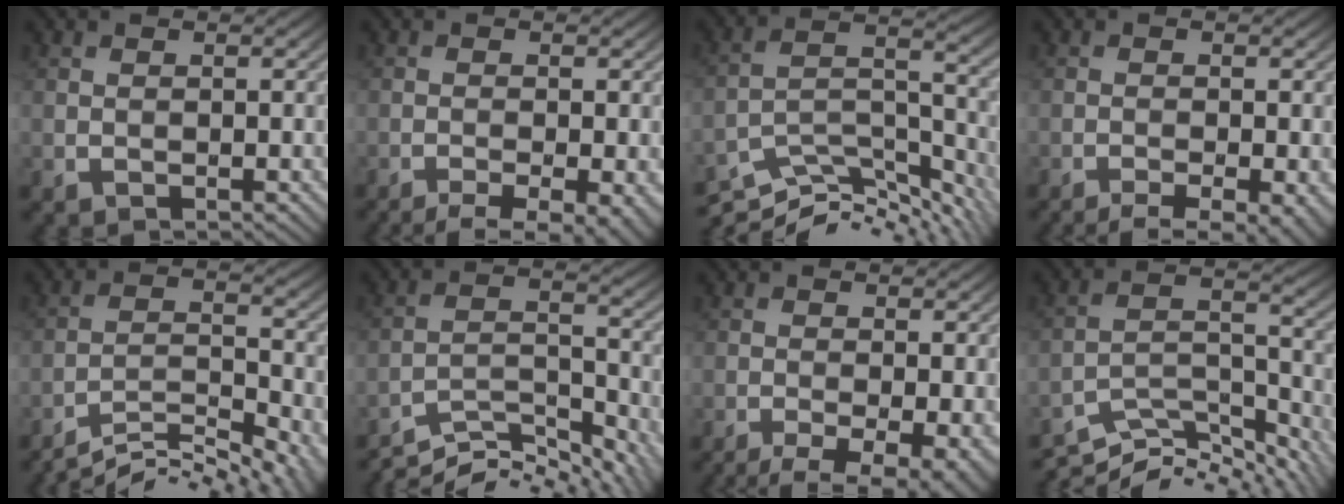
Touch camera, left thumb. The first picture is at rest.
{"total": 6.7, "force": [-4.5, 1.5, 4.7], "torque": [-0.072, -0.014, -0.068]}
{"total": 11.1, "force": [-9.1, 2.8, 5.7], "torque": [-0.114, -0.003, -0.155]}
{"total": 6.1, "force": [-4.1, 1.3, 4.3], "torque": [-0.063, -0.010, -0.064]}
{"total": 9.8, "force": [-8.5, 1.8, 4.7], "torque": [-0.085, -0.001, -0.133]}
{"total": 9.1, "force": [-7.7, 2.3, 4.2], "torque": [-0.079, -0.001, -0.135]}
{"total": 8.0, "force": [-4.9, 2.4, 5.8], "torque": [-0.103, -0.028, -0.067]}
{"total": 9.8, "force": [-8.2, 2.4, 4.8], "torque": [-0.094, -0.004, -0.144]}